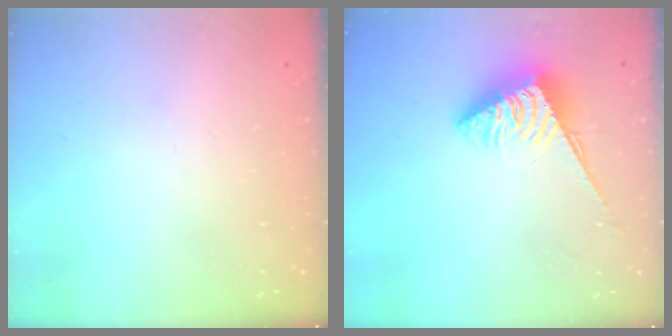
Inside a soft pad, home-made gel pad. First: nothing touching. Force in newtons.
{"total": 3.8, "press": 3.8, "slide": 0.4}